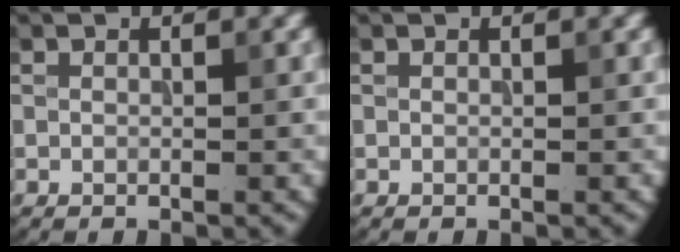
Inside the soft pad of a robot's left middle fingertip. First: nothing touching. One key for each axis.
{"total": 0.0}